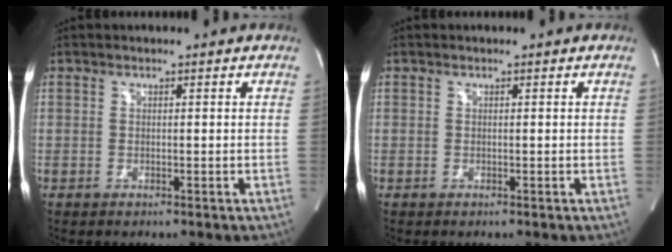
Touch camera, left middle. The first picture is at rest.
{"total": 0.0}